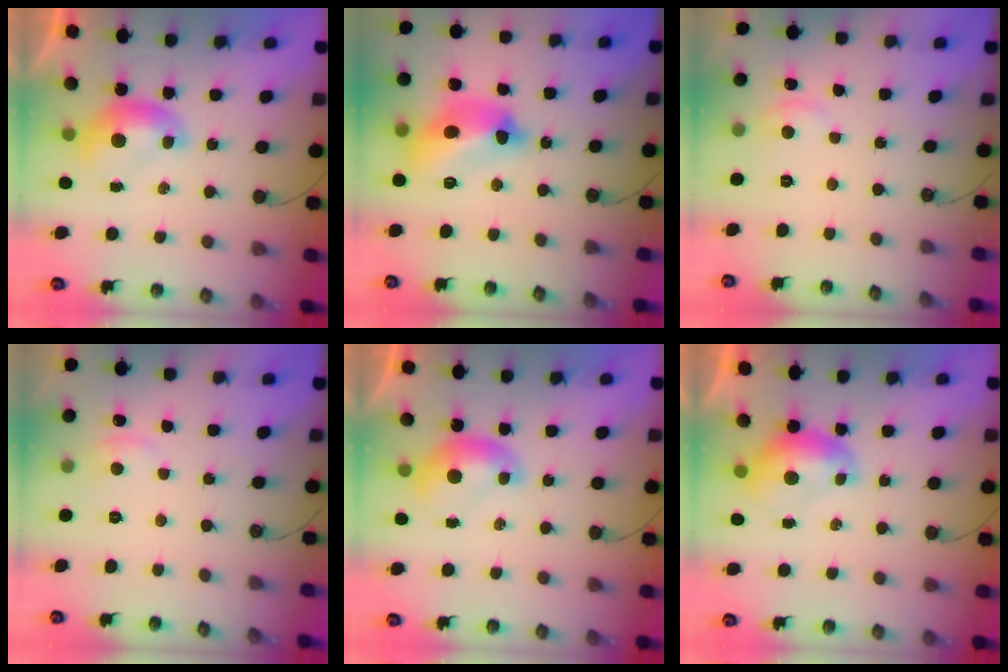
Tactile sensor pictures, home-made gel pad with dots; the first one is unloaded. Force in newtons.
{"total": 11.0, "press": 10.9, "slide": 1.2}
{"total": 2.7, "press": 2.6, "slide": 0.5}
{"total": 3.1, "press": 3.1, "slide": 0.2}
{"total": 0.0}
{"total": 0.0}